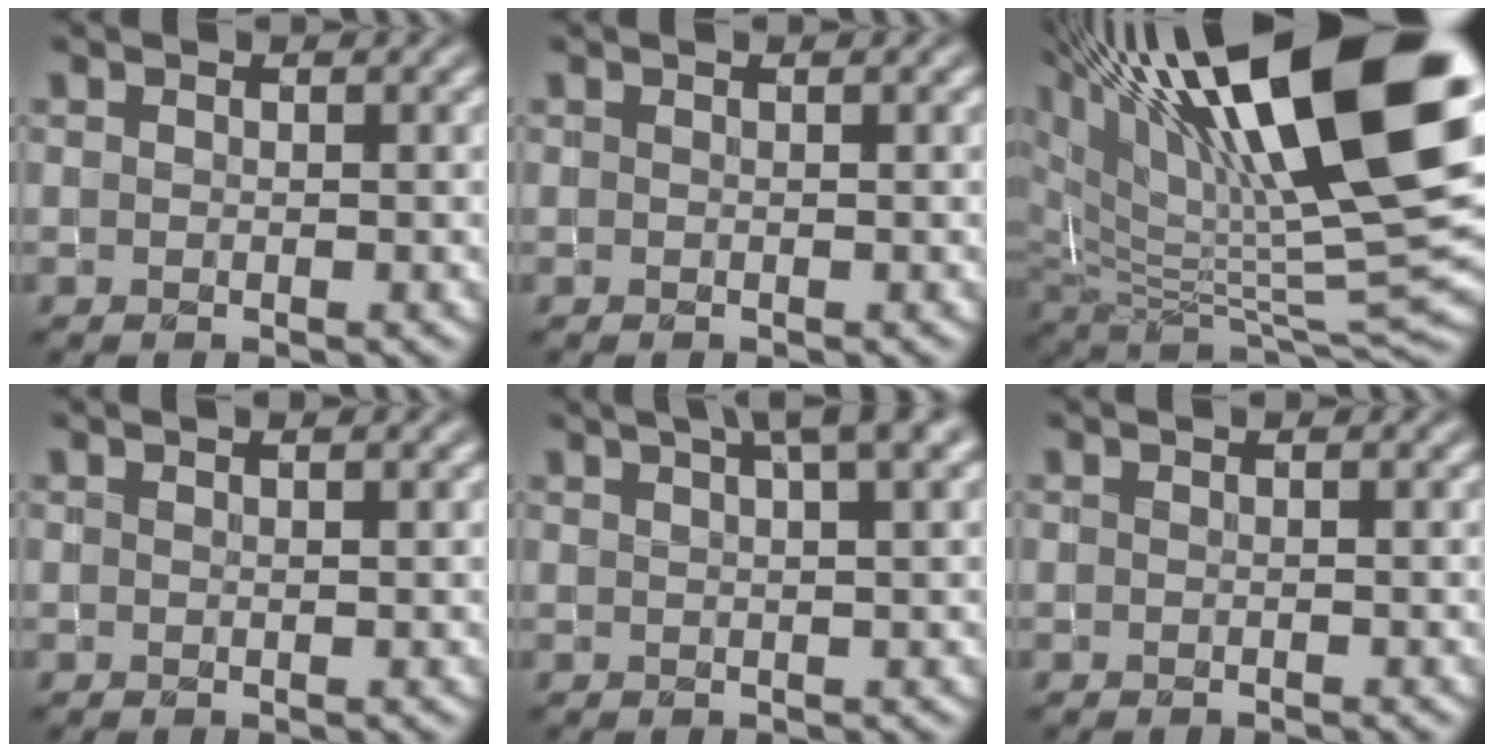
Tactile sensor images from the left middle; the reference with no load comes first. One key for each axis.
{"total": 0.0}
{"total": 18.5, "fx": 8.7, "fy": 6.0, "fz": 15.2, "tx": -0.253, "ty": 0.022, "tz": 0.155}
{"total": 1.0, "fx": 0.7, "fy": 0.2, "fz": 0.7, "tx": -0.015, "ty": -0.002, "tz": 0.007}
{"total": 4.6, "fx": 2.8, "fy": 0.8, "fz": 3.6, "tx": -0.037, "ty": 0.017, "tz": 0.033}
{"total": 0.7, "fx": -0.3, "fy": 0.2, "fz": 0.7, "tx": -0.009, "ty": -0.003, "tz": -0.004}